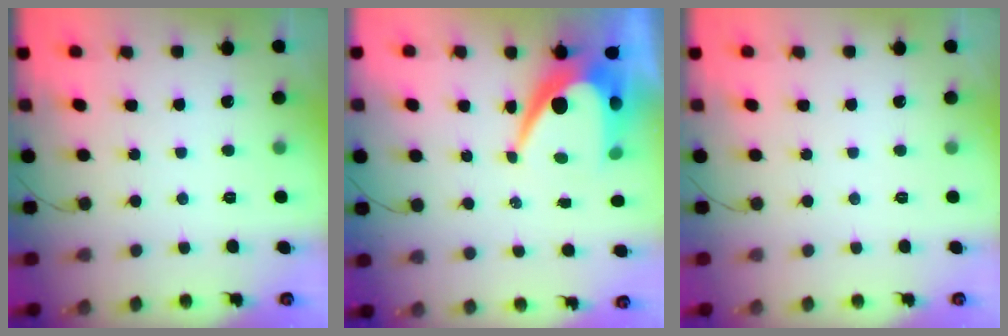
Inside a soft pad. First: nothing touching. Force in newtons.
{"total": 11.2, "press": 11.1, "slide": 0.9}
{"total": 0.0}